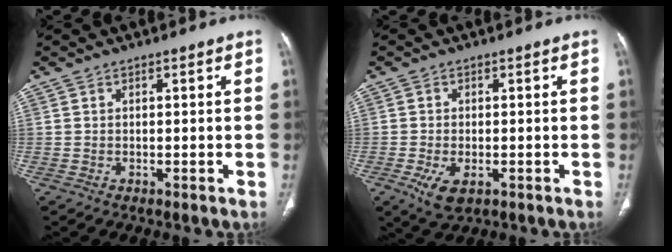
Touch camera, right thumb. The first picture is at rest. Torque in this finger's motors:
{"motor_torque": [-0.12, 0.12, 0.15, 0.19, 0.13]}